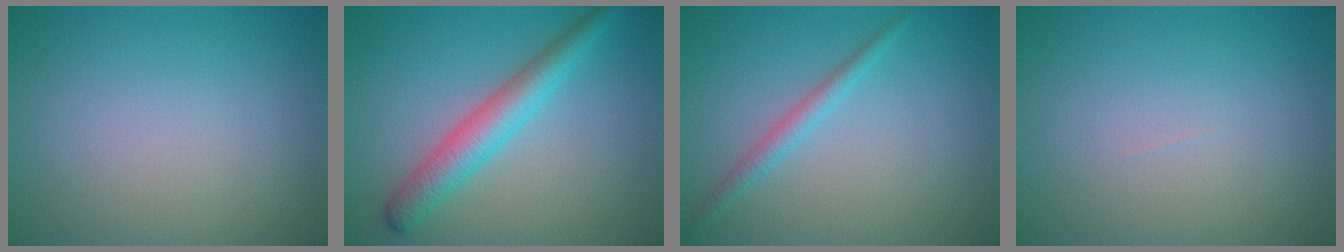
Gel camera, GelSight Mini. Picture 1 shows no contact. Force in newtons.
{"total": 4.2, "press": 4.2, "slide": 0.0}
{"total": 1.7, "press": 1.7, "slide": 0.1}
{"total": 0.0}